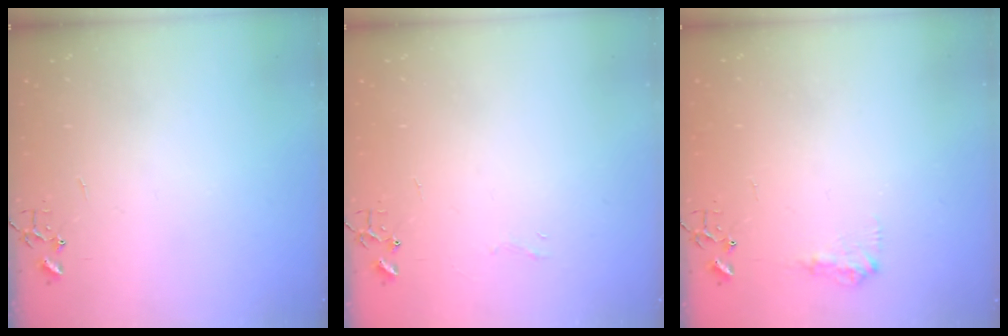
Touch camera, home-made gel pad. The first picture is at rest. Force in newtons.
{"total": 3.3, "press": 3.3, "slide": 0.3}
{"total": 7.9, "press": 7.9, "slide": 0.3}